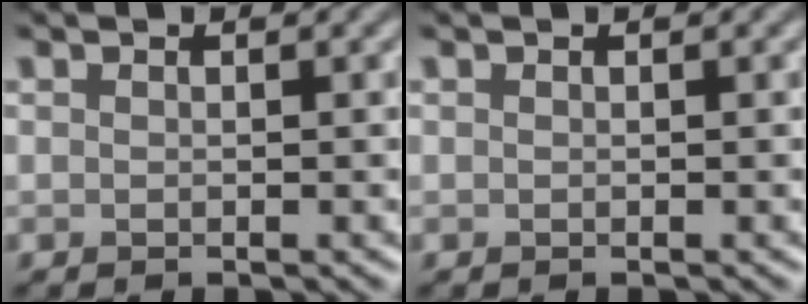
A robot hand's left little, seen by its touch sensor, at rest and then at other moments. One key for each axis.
{"total": 0.0}